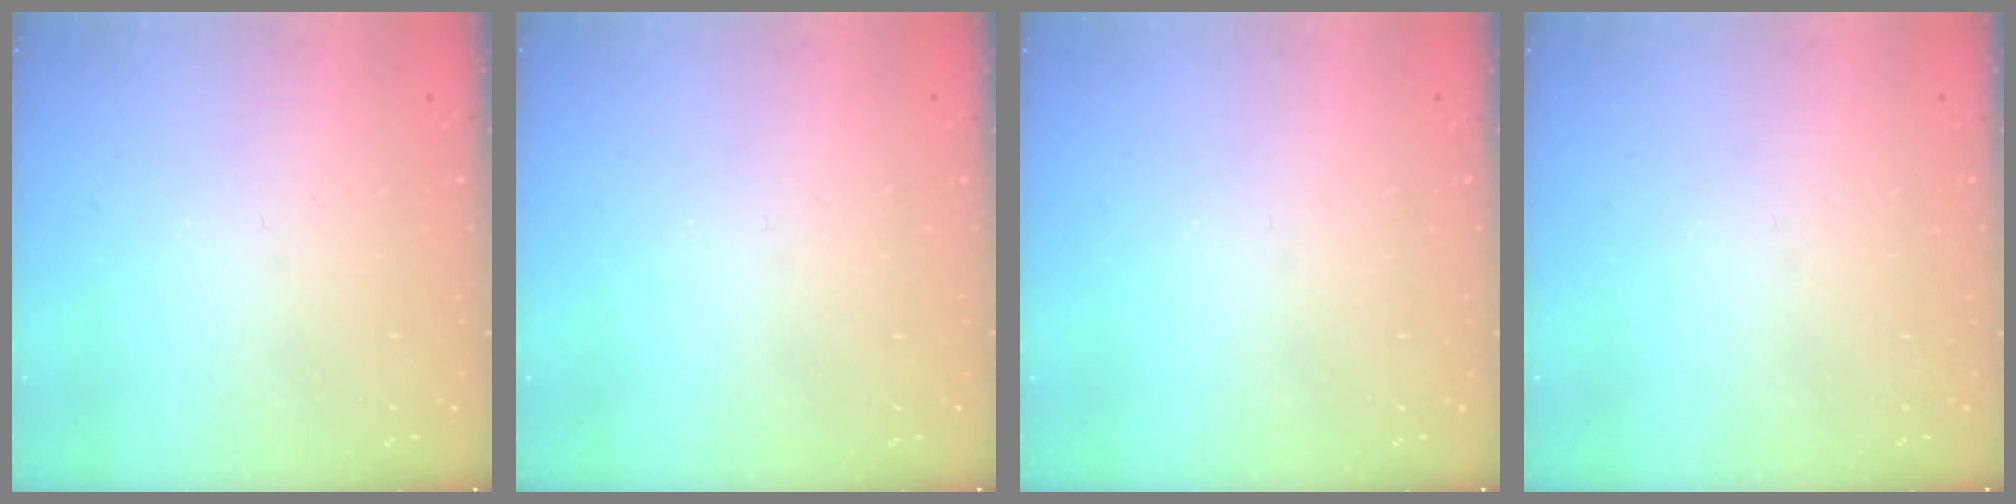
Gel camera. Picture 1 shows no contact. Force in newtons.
{"total": 0.0}
{"total": 0.0}
{"total": 0.0}